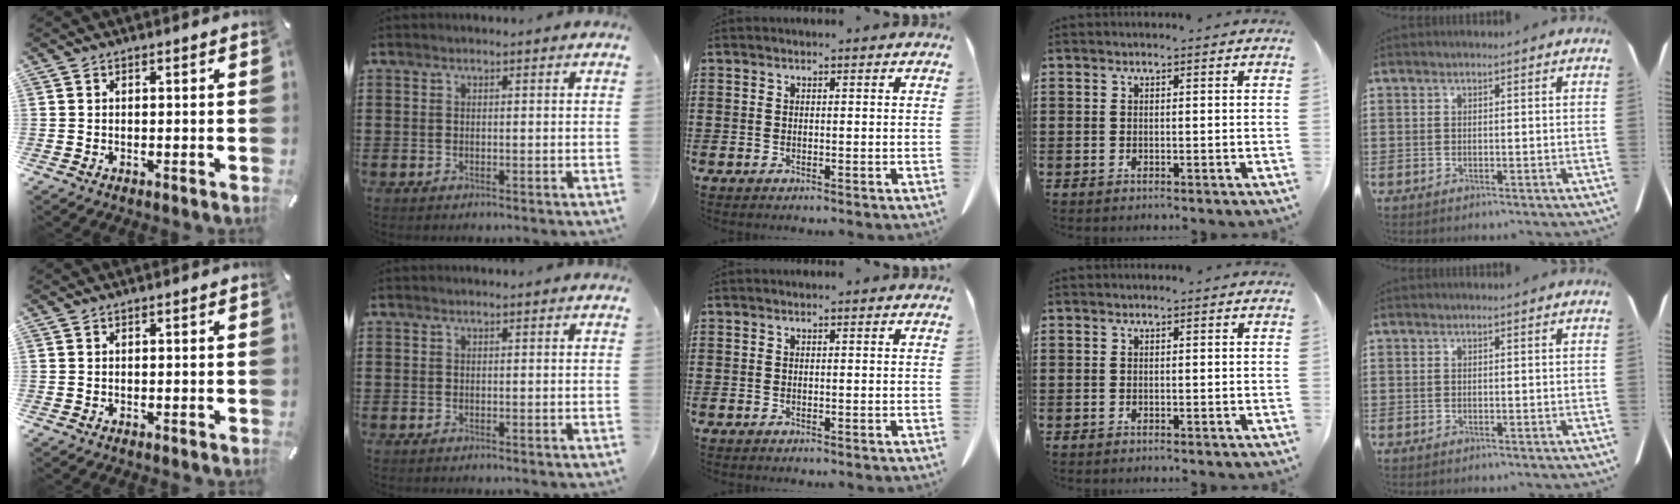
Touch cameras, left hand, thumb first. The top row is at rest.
{}